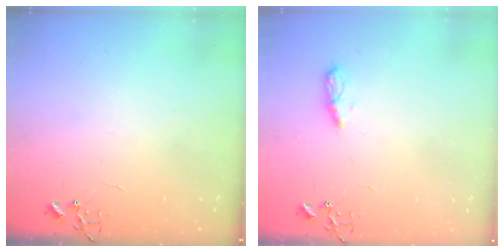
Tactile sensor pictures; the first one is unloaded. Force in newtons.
{"total": 5.1, "press": 5.1, "slide": 0.5}